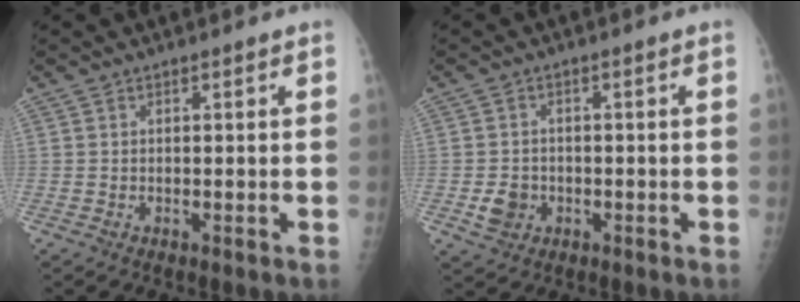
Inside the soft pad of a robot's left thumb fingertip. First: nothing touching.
{"total": 4.0, "force": [-1.2, 3.4, 1.7], "torque": [-0.018, 0.005, -0.016]}